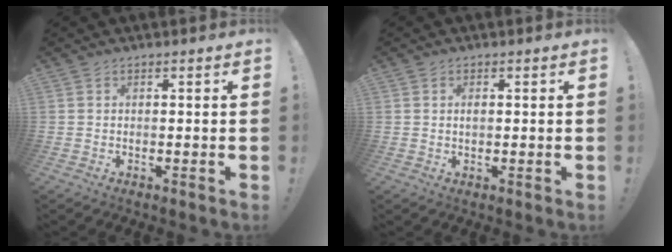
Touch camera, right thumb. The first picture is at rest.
{"total": 1.0, "force": [0.0, 0.7, 0.7], "torque": [-0.014, 0.003, -0.001]}